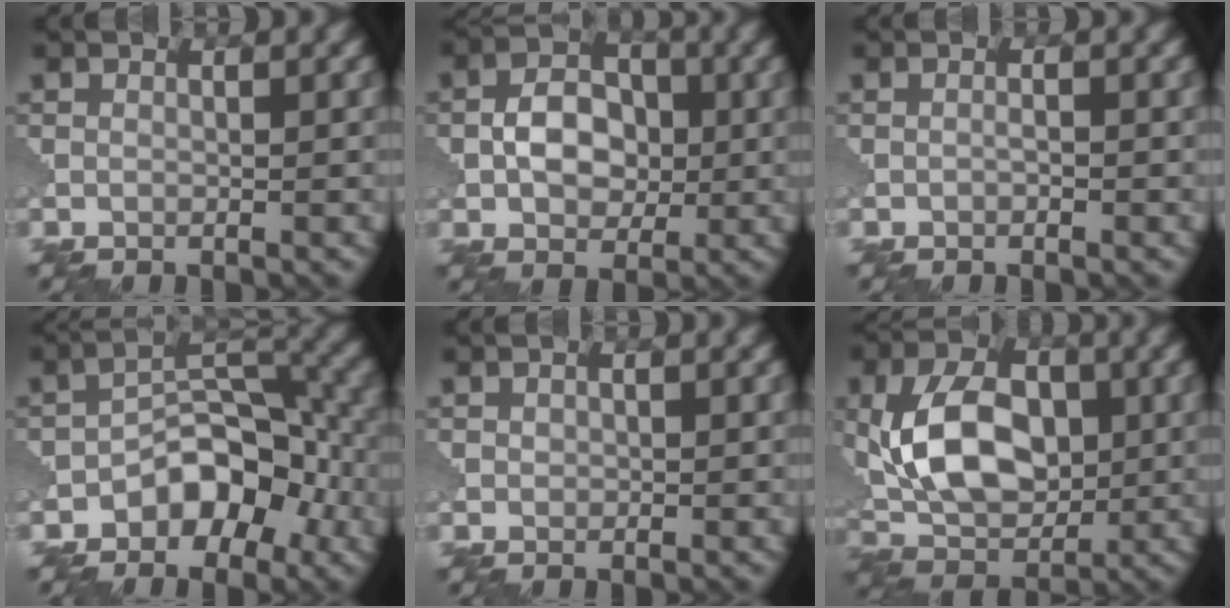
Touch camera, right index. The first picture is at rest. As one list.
[{"total": 4.9, "force": [-0.4, 3.5, 3.3], "torque": [-0.052, 0.005, -0.010]}, {"total": 0.6, "force": [-0.2, 0.2, 0.5], "torque": [-0.012, 0.000, -0.005]}, {"total": 6.3, "force": [-2.9, 3.7, 4.2], "torque": [-0.042, 0.012, -0.054]}, {"total": 0.5, "force": [0.1, 0.5, 0.2], "torque": [-0.001, 0.000, 0.000]}, {"total": 9.1, "force": [0.2, 5.8, 7.0], "torque": [-0.135, 0.004, 0.000]}]